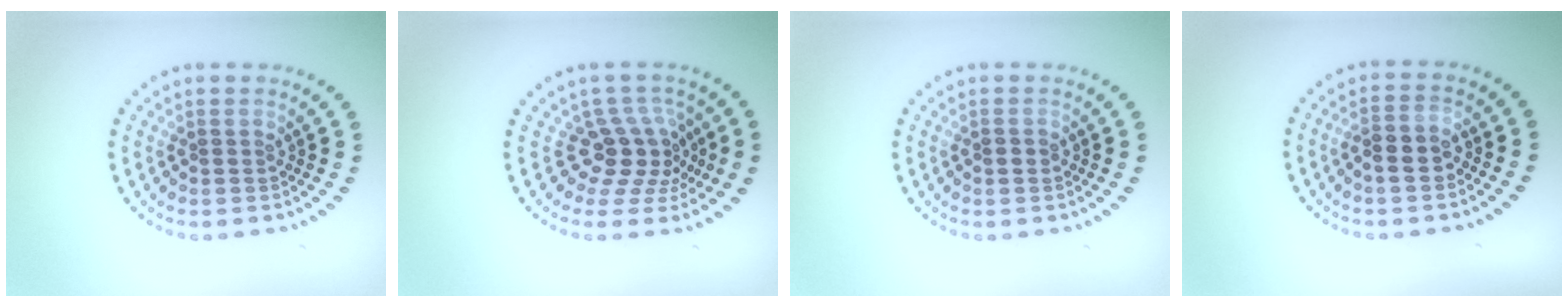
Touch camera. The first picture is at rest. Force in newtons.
{"total": 4.0, "press": 2.8, "slide": 2.8}
{"total": 1.1, "press": 1.1, "slide": 0.1}
{"total": 2.6, "press": 2.5, "slide": 0.8}